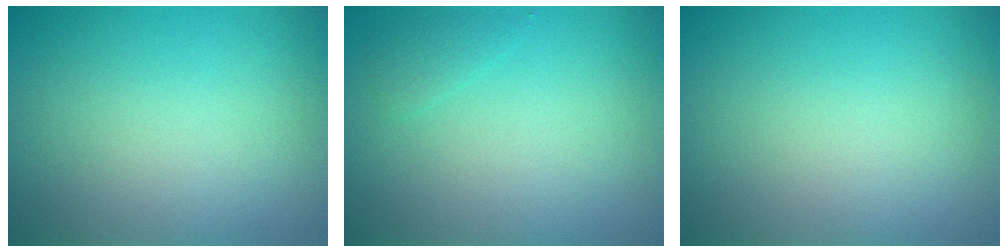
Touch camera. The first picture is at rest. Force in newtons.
{"total": 0.9, "press": 0.9, "slide": 0.1}
{"total": 0.0}